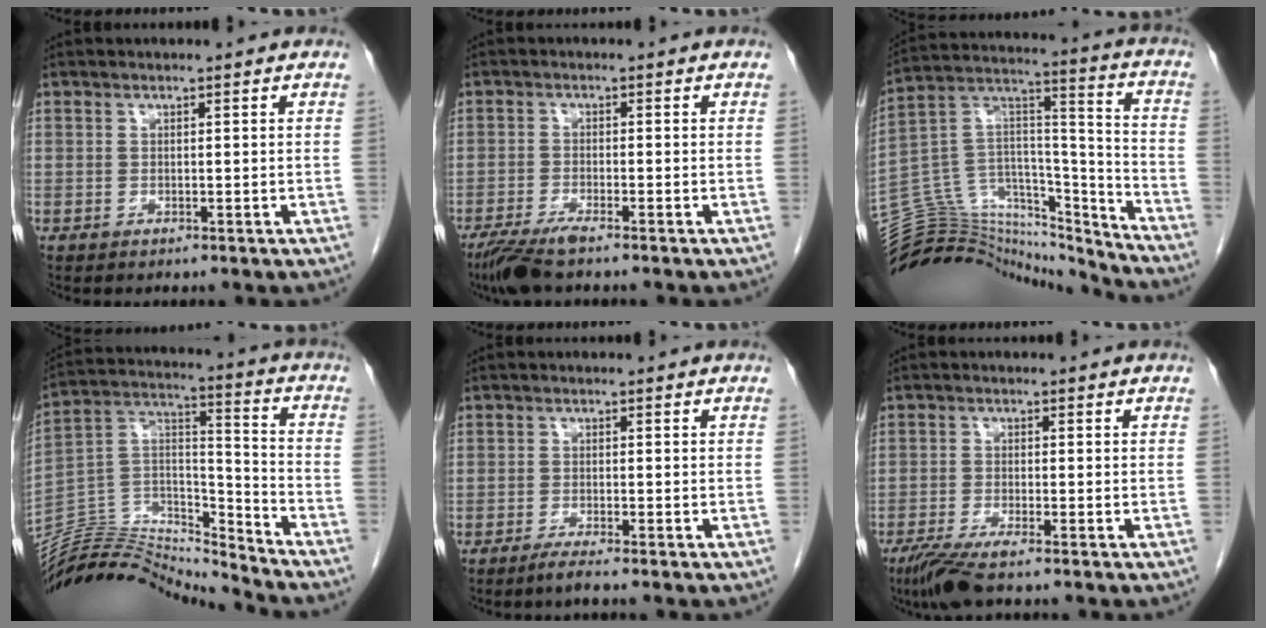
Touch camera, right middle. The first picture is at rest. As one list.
[{"total": 4.9, "force": [-3.8, 0.4, 3.1], "torque": [-0.063, -0.014, -0.072]}, {"total": 24.5, "force": [-22.9, 7.3, 4.4], "torque": [-0.119, 0.063, -0.364]}, {"total": 19.0, "force": [-18.8, 1.2, 2.0], "torque": [-0.032, 0.053, -0.326]}, {"total": 1.7, "force": [-1.4, -0.4, 0.9], "torque": [-0.025, -0.005, -0.029]}, {"total": 5.2, "force": [-3.8, 0.2, 3.5], "torque": [-0.069, -0.015, -0.071]}]